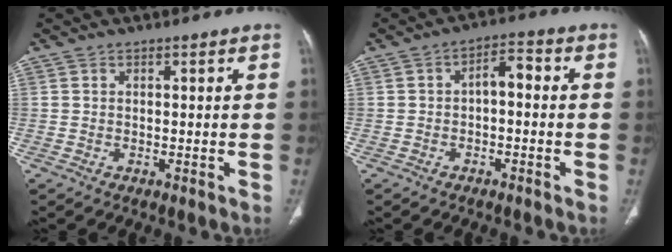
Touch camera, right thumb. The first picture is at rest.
{"total": 4.4, "force": [-0.5, 2.4, 3.7], "torque": [-0.048, 0.026, -0.017]}